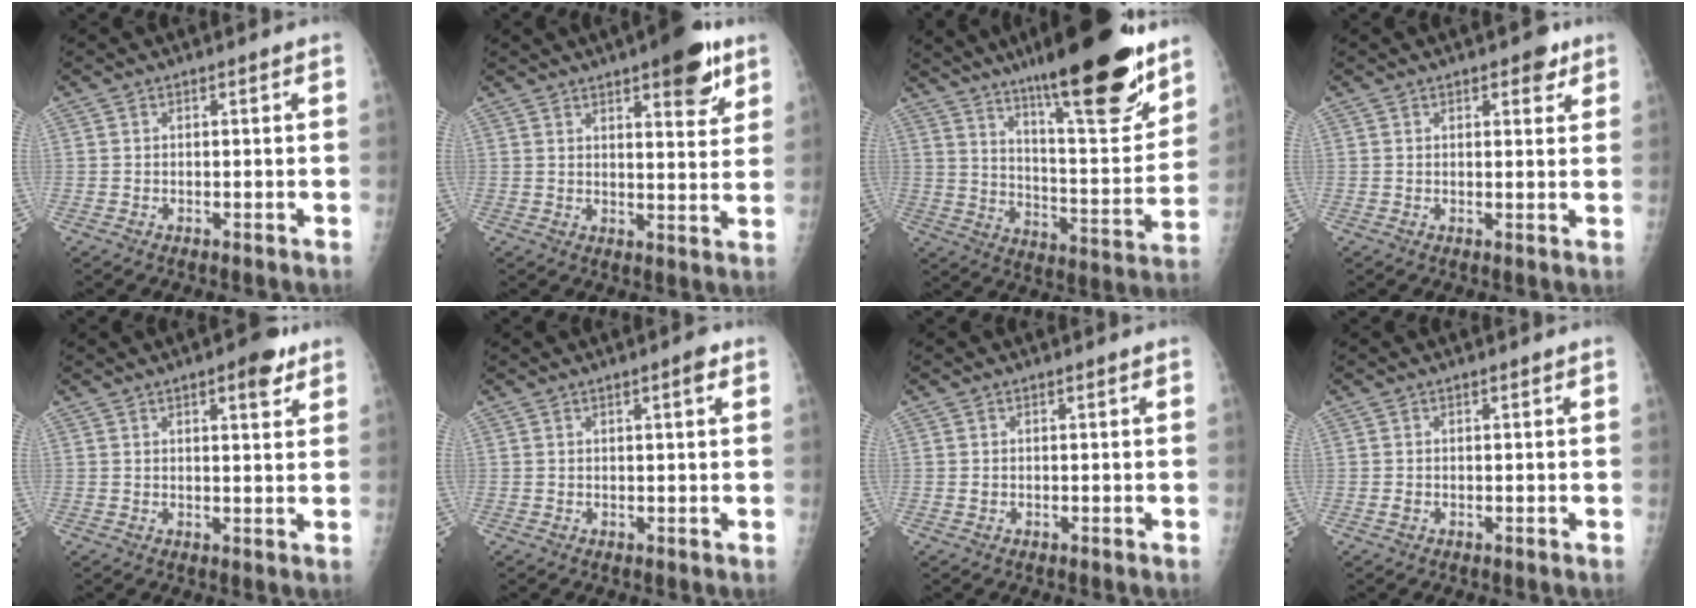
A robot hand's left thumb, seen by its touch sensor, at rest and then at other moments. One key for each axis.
{"total": 10.8, "fx": 6.3, "fy": 3.3, "fz": 8.1, "tx": -0.084, "ty": -0.029, "tz": 0.081}
{"total": 25.5, "fx": 17.1, "fy": 5.1, "fz": 18.1, "tx": -0.251, "ty": -0.082, "tz": 0.274}
{"total": 3.8, "fx": 2.3, "fy": 1.7, "fz": 2.5, "tx": -0.017, "ty": -0.009, "tz": 0.026}
{"total": 5.6, "fx": 3.2, "fy": 1.8, "fz": 4.2, "tx": -0.045, "ty": -0.012, "tz": 0.037}
{"total": 2.2, "fx": 1.1, "fy": 0.3, "fz": 1.9, "tx": -0.028, "ty": -0.002, "tz": 0.014}
{"total": 0.7, "fx": 0.3, "fy": 0.3, "fz": 0.6, "tx": -0.009, "ty": 0.001, "tz": 0.007}
{"total": 0.9, "fx": 0.2, "fy": 0.4, "fz": 0.7, "tx": -0.012, "ty": 0.003, "tz": 0.006}